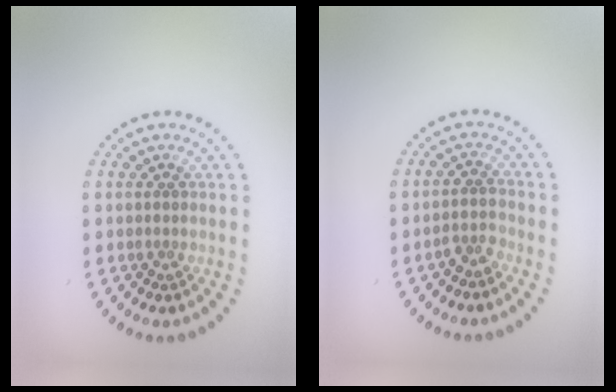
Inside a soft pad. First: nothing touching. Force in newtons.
{"total": 1.3, "press": 1.1, "slide": 0.7}